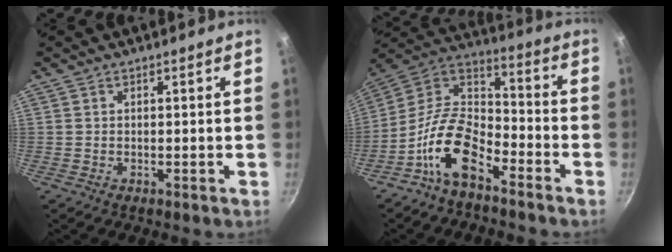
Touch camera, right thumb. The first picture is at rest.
{"total": 14.6, "force": [-8.3, 7.3, 9.5], "torque": [-0.168, 0.079, -0.182]}